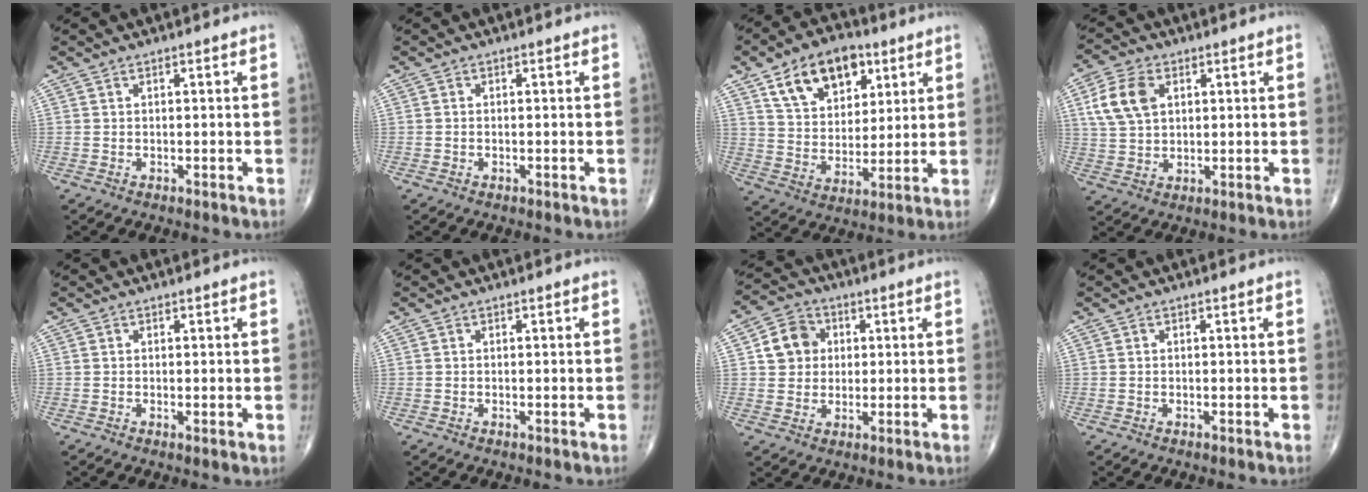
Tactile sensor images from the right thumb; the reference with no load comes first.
{"total": 0.0}
{"total": 15.3, "force": [7.6, 9.6, 9.1], "torque": [-0.113, -0.026, 0.137]}
{"total": 9.2, "force": [3.0, 6.0, 6.3], "torque": [-0.120, -0.001, 0.061]}
{"total": 0.7, "force": [0.1, 0.3, 0.6], "torque": [-0.014, -0.004, 0.000]}
{"total": 0.0}
{"total": 7.6, "force": [1.5, 6.7, 3.2], "torque": [-0.030, 0.003, 0.021]}
{"total": 0.0}